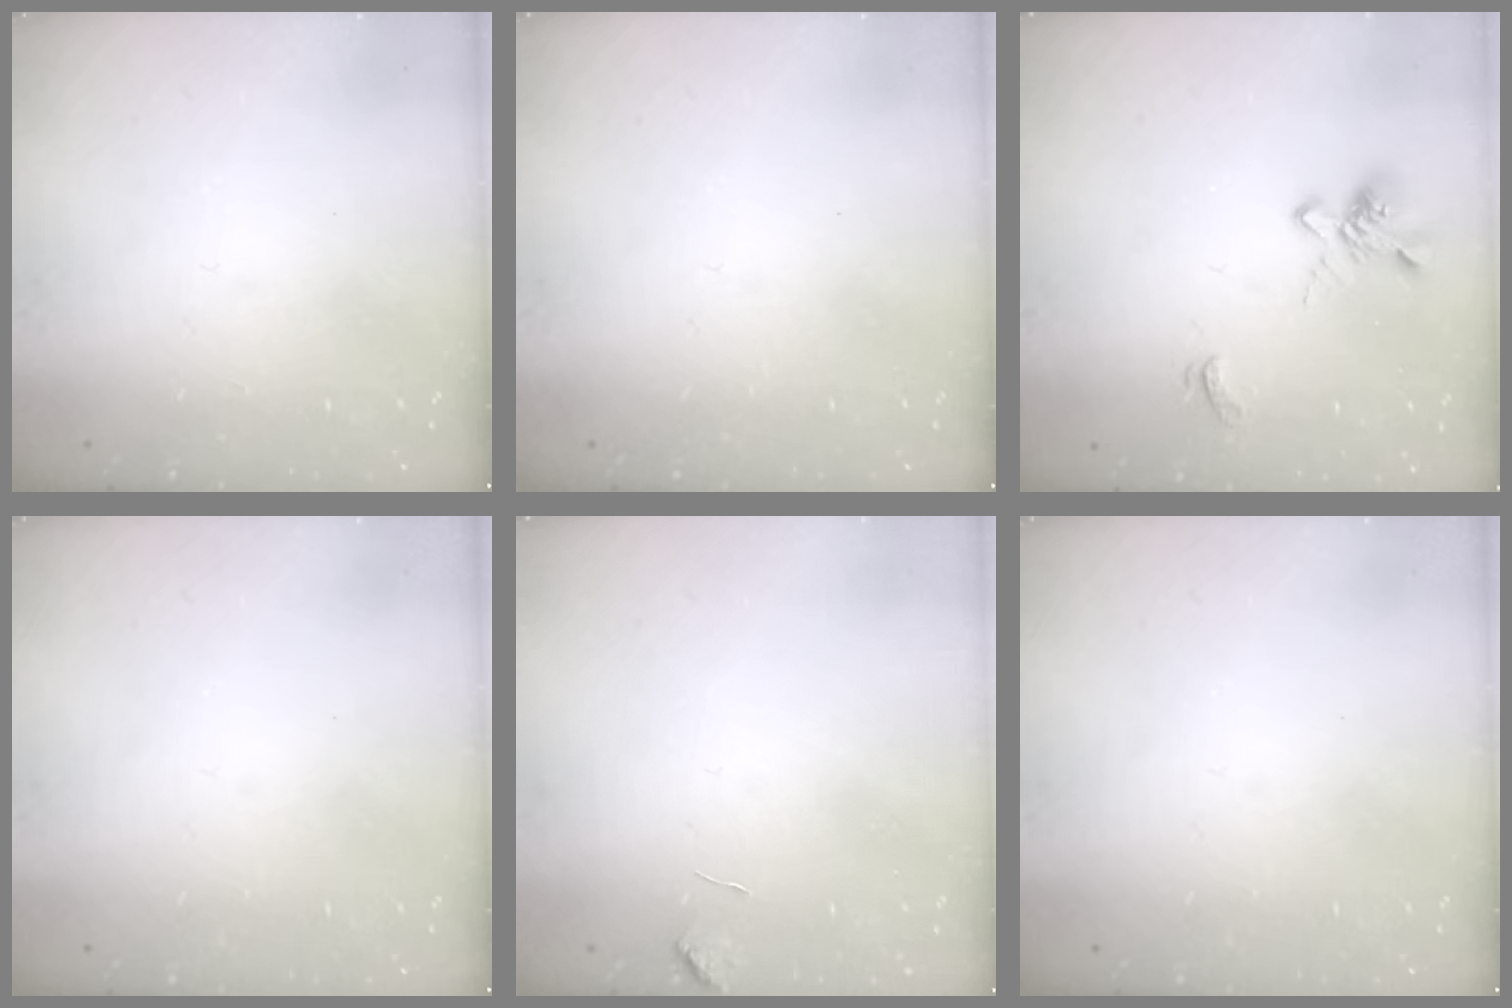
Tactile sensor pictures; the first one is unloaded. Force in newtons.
{"total": 0.0}
{"total": 2.4, "press": 2.0, "slide": 1.2}
{"total": 0.0}
{"total": 0.8, "press": 0.4, "slide": 0.7}
{"total": 0.0}